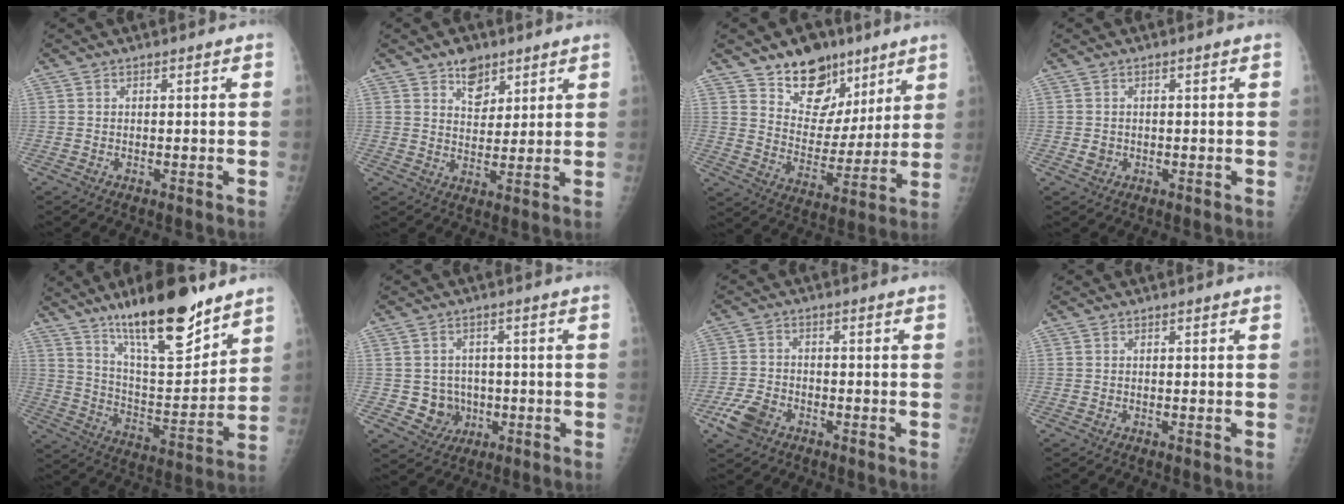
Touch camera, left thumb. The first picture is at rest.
{"total": 5.9, "force": [3.9, 3.6, 2.5], "torque": [-0.013, -0.026, 0.065]}
{"total": 15.0, "force": [9.9, 9.6, 5.7], "torque": [-0.039, -0.056, 0.172]}
{"total": 1.4, "force": [-0.2, 1.3, 0.6], "torque": [-0.005, 0.002, 0.000]}
{"total": 20.3, "force": [14.3, 5.6, 13.3], "torque": [-0.182, -0.085, 0.243]}
{"total": 5.9, "force": [-0.8, 5.7, 1.5], "torque": [0.008, 0.011, -0.004]}
{"total": 5.9, "force": [-3.2, 3.8, 3.1], "torque": [-0.065, 0.011, -0.059]}
{"total": 0.0}